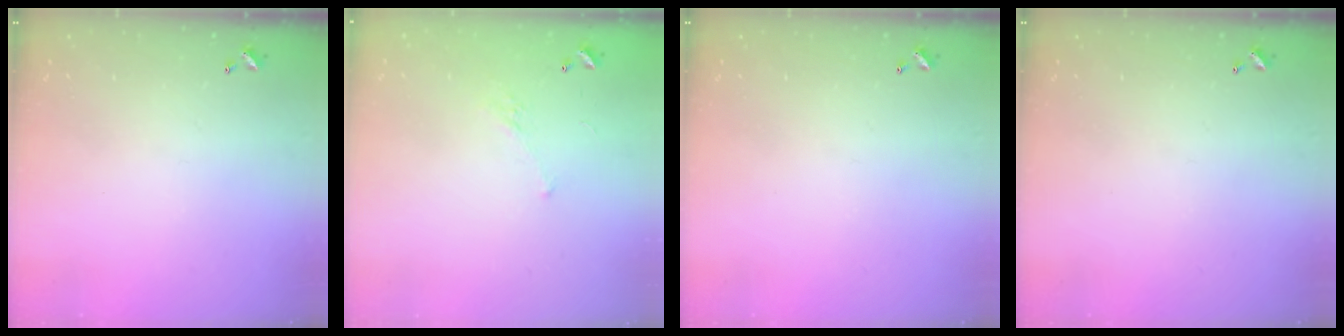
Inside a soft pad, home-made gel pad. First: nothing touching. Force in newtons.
{"total": 2.8, "press": 2.6, "slide": 1.1}
{"total": 0.0}
{"total": 0.0}